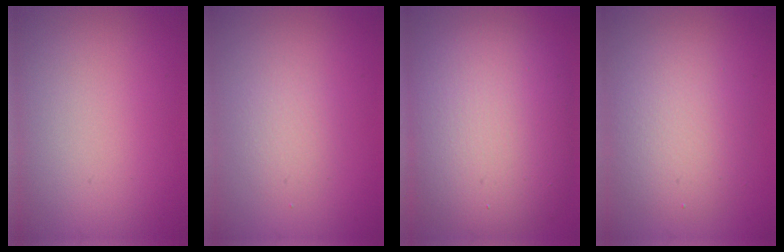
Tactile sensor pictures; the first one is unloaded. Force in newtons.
{"total": 1.6, "press": 1.6, "slide": 0.1}
{"total": 11.3, "press": 11.3, "slide": 0.8}
{"total": 4.3, "press": 4.3, "slide": 0.1}